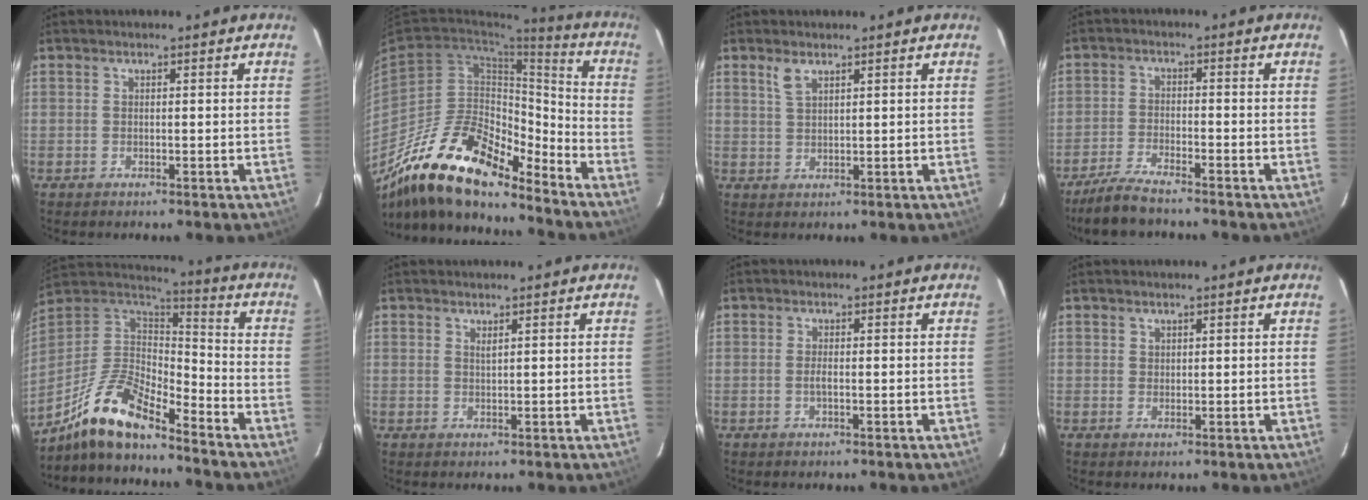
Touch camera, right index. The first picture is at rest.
{"total": 22.4, "force": [-17.5, 6.9, 12.1], "torque": [-0.215, -0.010, -0.315]}
{"total": 2.5, "force": [1.7, 1.0, 1.6], "torque": [-0.032, 0.003, 0.035]}
{"total": 7.3, "force": [-6.4, 1.1, 3.4], "torque": [-0.093, -0.012, -0.120]}
{"total": 16.1, "force": [-12.4, 4.2, 9.4], "torque": [-0.204, -0.007, -0.242]}
{"total": 0.7, "force": [0.6, 0.0, 0.4], "torque": [-0.008, 0.000, 0.010]}
{"total": 1.2, "force": [-0.4, 0.2, 1.1], "torque": [-0.023, -0.001, -0.007]}
{"total": 0.8, "force": [0.5, 0.6, 0.0], "torque": [0.001, 0.003, 0.010]}